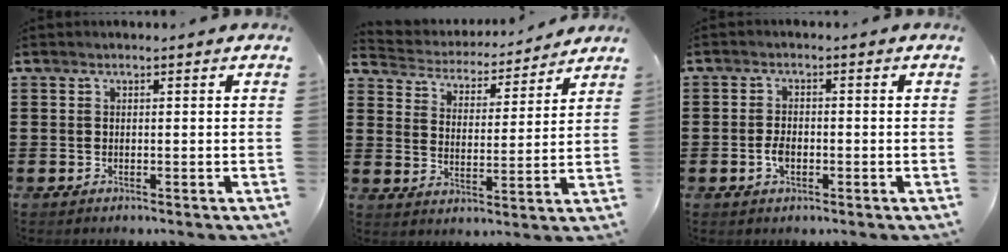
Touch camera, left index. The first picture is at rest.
{"total": 4.0, "force": [4.0, 0.4, -0.1], "torque": [-0.025, -0.034, 0.064]}
{"total": 2.7, "force": [-0.8, 1.5, 2.1], "torque": [-0.049, 0.000, -0.017]}